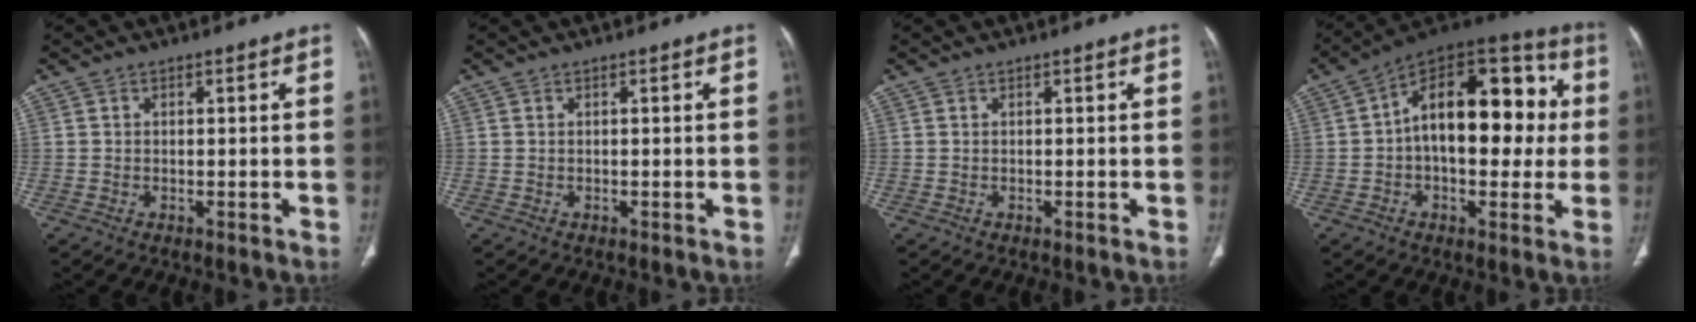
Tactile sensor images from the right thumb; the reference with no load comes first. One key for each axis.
{"total": 0.0}
{"total": 0.0}
{"total": 22.6, "fx": 1.8, "fy": 12.6, "fz": 18.6, "tx": -0.238, "ty": 0.043, "tz": 0.017}